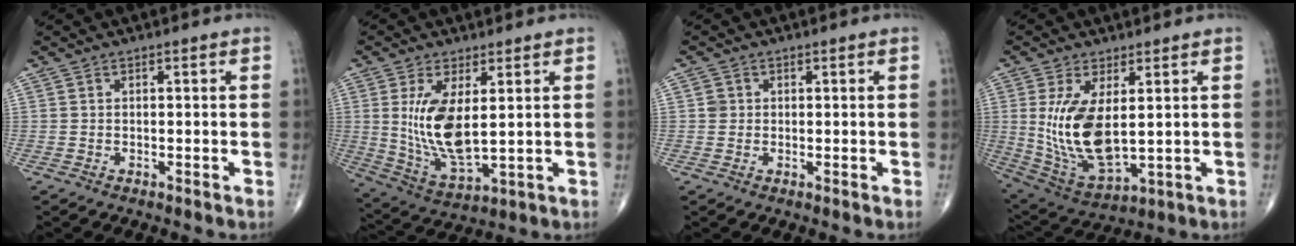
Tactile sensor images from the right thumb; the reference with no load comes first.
{"total": 12.3, "force": [2.0, 5.1, 11.0], "torque": [-0.215, -0.027, 0.055]}
{"total": 1.4, "force": [0.2, 1.4, 0.4], "torque": [0.001, 0.002, 0.003]}
{"total": 14.0, "force": [1.7, 6.4, 12.4], "torque": [-0.243, -0.024, 0.054]}